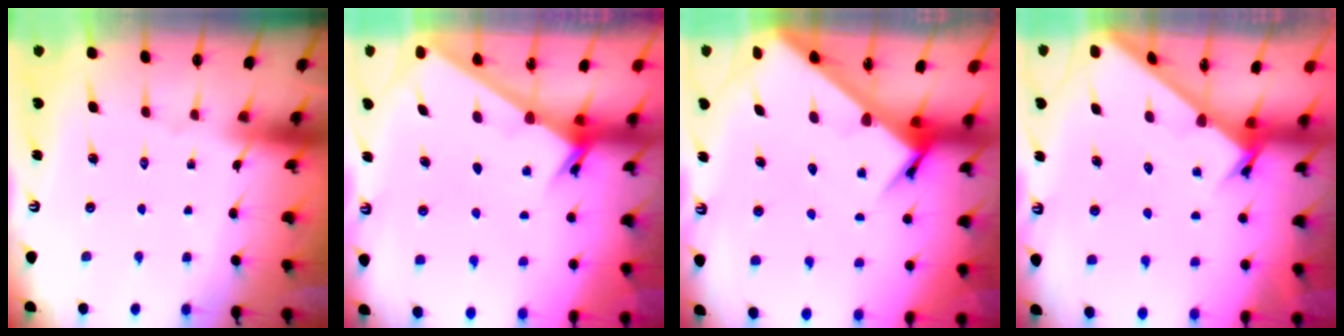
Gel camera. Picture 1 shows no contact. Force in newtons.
{"total": 2.5, "press": 2.5, "slide": 0.2}
{"total": 4.6, "press": 4.6, "slide": 0.2}
{"total": 2.6, "press": 2.6, "slide": 0.3}